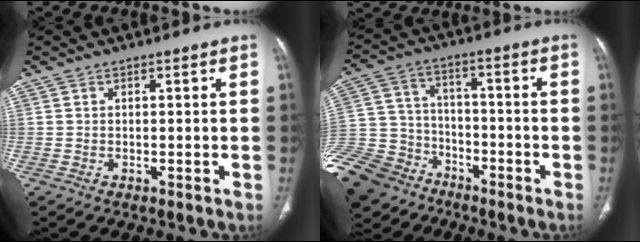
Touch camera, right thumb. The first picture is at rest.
{"total": 20.9, "force": [-13.5, 14.0, 7.6], "torque": [-0.197, 0.049, -0.239]}